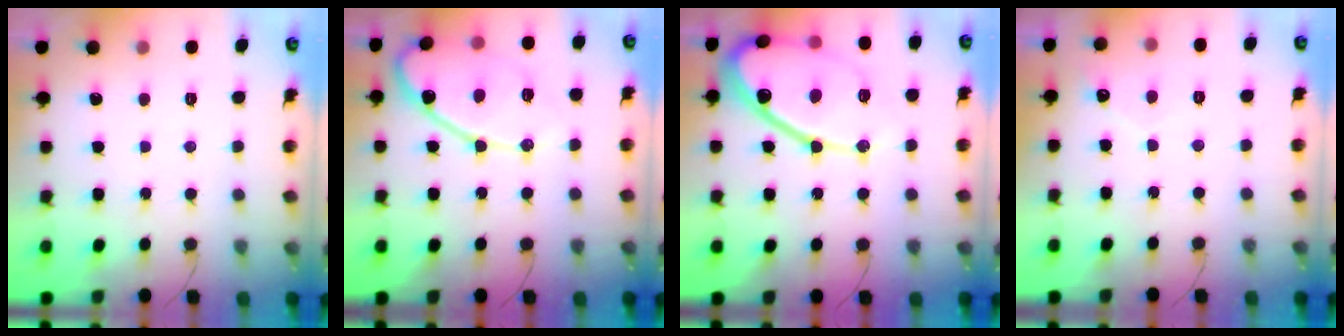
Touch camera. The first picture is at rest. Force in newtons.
{"total": 13.8, "press": 13.8, "slide": 0.8}
{"total": 20.5, "press": 20.4, "slide": 2.0}
{"total": 2.4, "press": 2.4, "slide": 0.2}